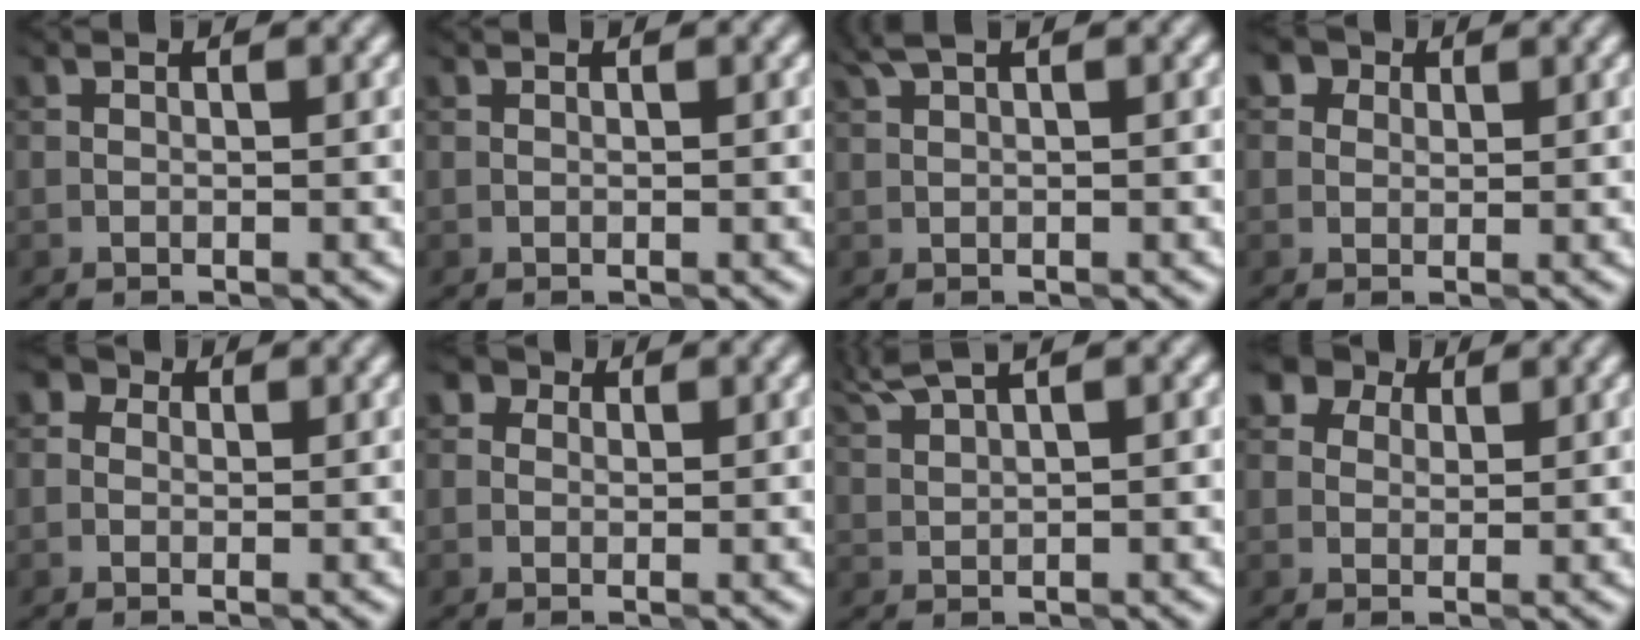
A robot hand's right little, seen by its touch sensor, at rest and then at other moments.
{"total": 0.0}
{"total": 1.5, "force": [1.2, 0.2, 0.9], "torque": [-0.021, 0.005, 0.025]}
{"total": 3.8, "force": [2.0, 3.0, 1.2], "torque": [-0.018, 0.012, 0.024]}
{"total": 2.5, "force": [0.9, 2.2, 0.9], "torque": [0.005, 0.014, -0.016]}
{"total": 3.0, "force": [1.4, 2.4, 1.0], "torque": [-0.001, 0.010, 0.003]}
{"total": 3.1, "force": [2.7, 0.0, 1.5], "torque": [-0.045, 0.016, 0.067]}
{"total": 4.8, "force": [2.8, 3.6, 1.5], "torque": [-0.030, 0.013, 0.039]}